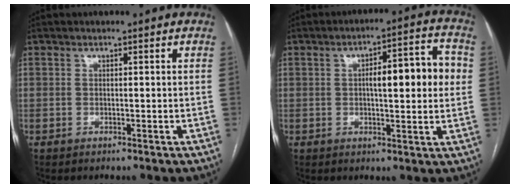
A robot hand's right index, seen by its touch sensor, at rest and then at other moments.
{"total": 10.4, "force": [1.2, 2.3, 10.1], "torque": [-0.140, 0.029, 0.018]}